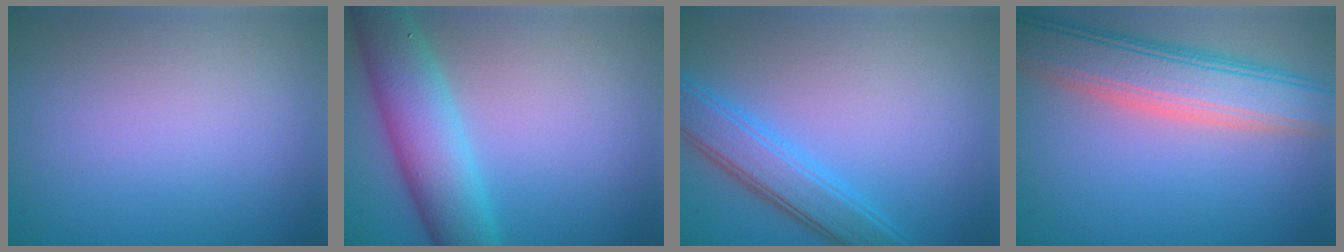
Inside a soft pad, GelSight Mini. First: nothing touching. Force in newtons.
{"total": 6.9, "press": 6.9, "slide": 0.6}
{"total": 4.4, "press": 4.4, "slide": 0.1}
{"total": 7.7, "press": 7.7, "slide": 0.7}